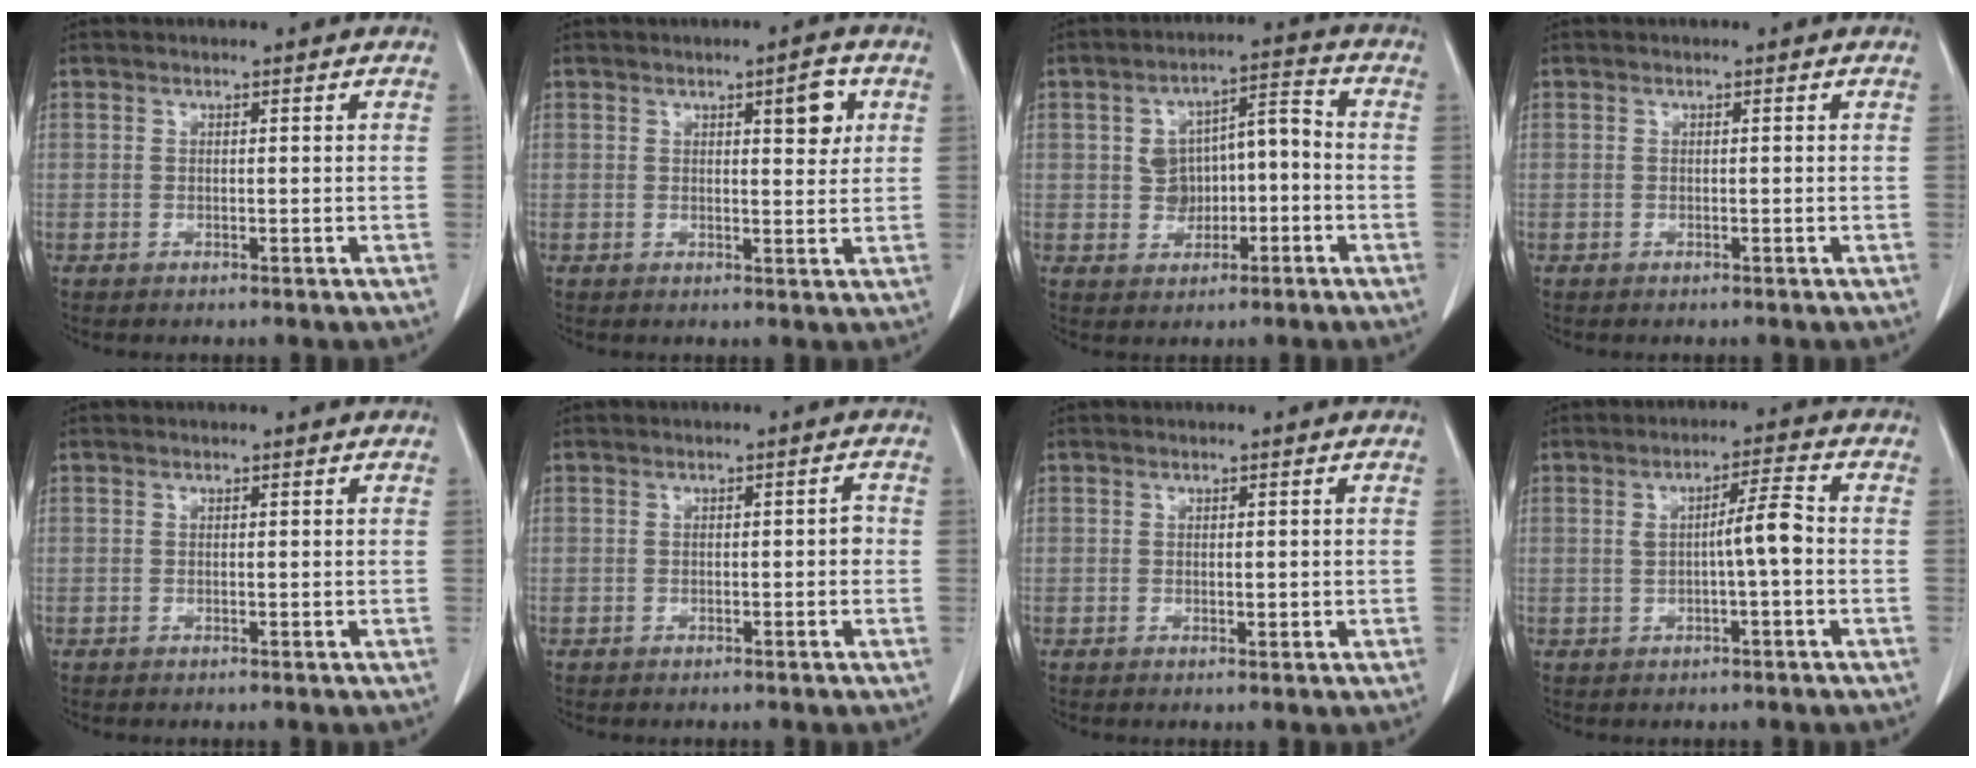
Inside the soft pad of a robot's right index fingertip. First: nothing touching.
{"total": 4.3, "force": [1.7, 1.1, 3.7], "torque": [-0.049, -0.002, 0.023]}
{"total": 7.1, "force": [-1.1, 4.7, 5.2], "torque": [-0.083, 0.036, -0.012]}
{"total": 0.0}
{"total": 0.0}
{"total": 1.5, "force": [-0.2, 0.4, 1.4], "torque": [-0.017, 0.006, -0.003]}
{"total": 0.9, "force": [0.0, 0.5, 0.8], "torque": [-0.011, -0.002, 0.002]}
{"total": 4.9, "force": [-0.3, 0.1, 4.9], "torque": [-0.078, 0.008, -0.004]}